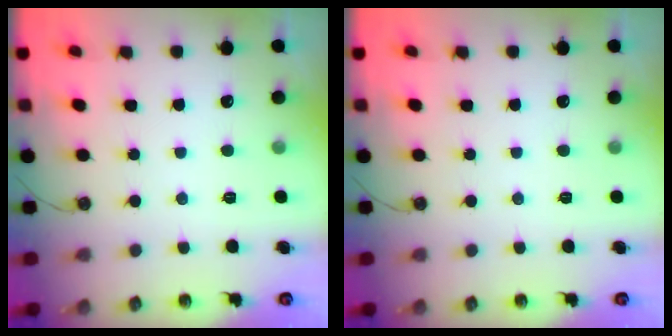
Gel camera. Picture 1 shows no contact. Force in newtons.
{"total": 0.0}